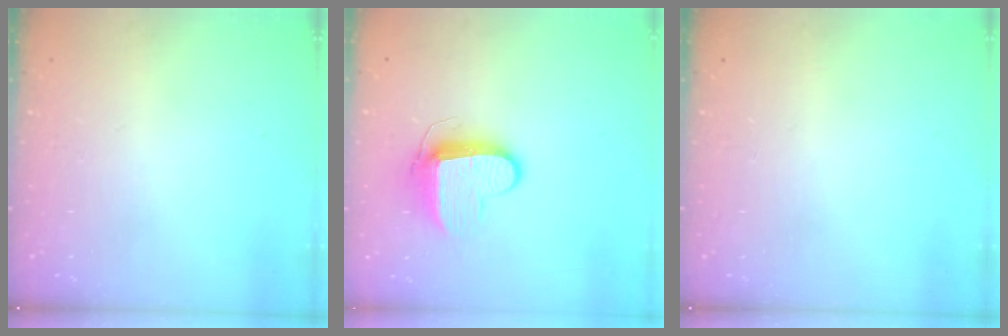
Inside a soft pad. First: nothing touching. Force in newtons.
{"total": 9.7, "press": 9.7, "slide": 0.9}
{"total": 0.0}